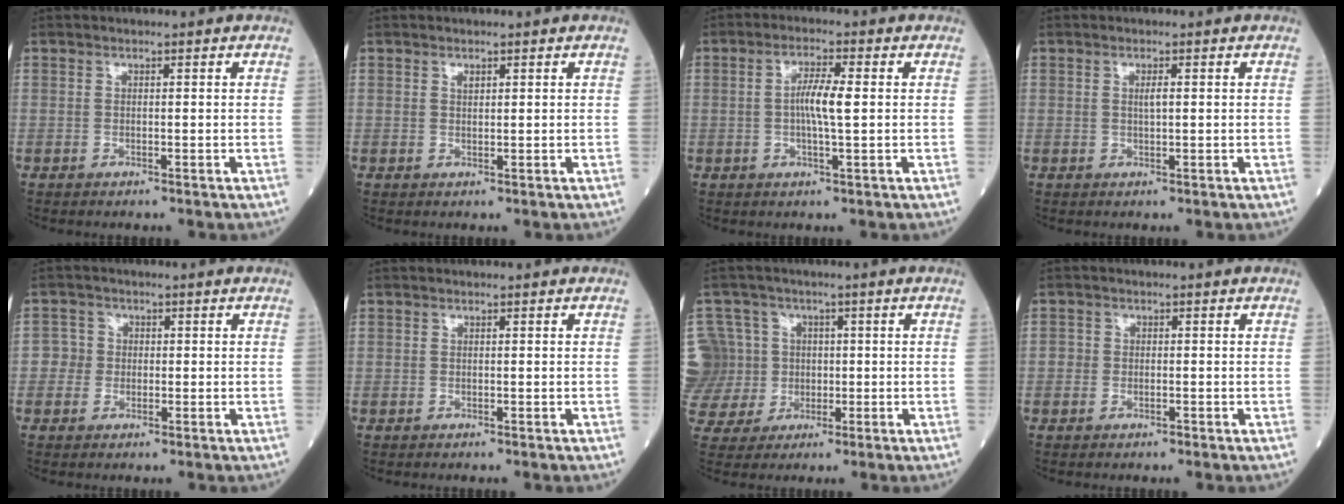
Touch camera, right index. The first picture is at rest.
{"total": 0.7, "force": [0.5, 0.4, 0.4], "torque": [-0.007, -0.003, 0.009]}
{"total": 4.8, "force": [0.1, 0.3, 4.8], "torque": [-0.094, 0.002, 0.000]}
{"total": 1.3, "force": [0.3, 0.2, 1.2], "torque": [-0.025, 0.000, 0.005]}
{"total": 2.2, "force": [-0.3, 2.2, 0.3], "torque": [0.002, 0.008, -0.011]}
{"total": 0.0}
{"total": 14.1, "force": [0.2, 13.3, 4.6], "torque": [-0.163, 0.043, 0.028]}
{"total": 1.2, "force": [-0.6, 0.9, 0.7], "torque": [-0.007, 0.003, -0.009]}